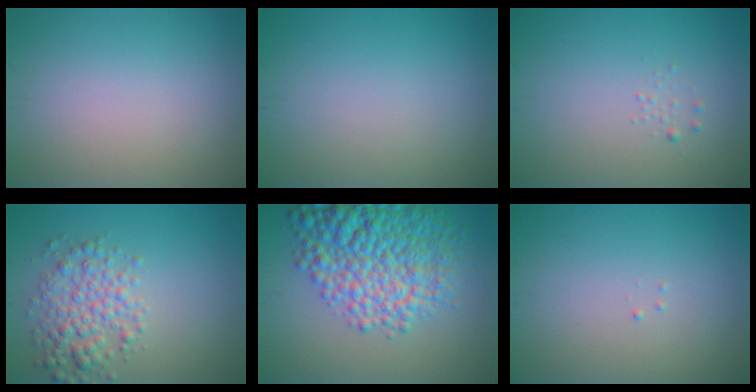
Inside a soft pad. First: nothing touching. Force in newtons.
{"total": 0.0}
{"total": 0.6, "press": 0.6, "slide": 0.0}
{"total": 4.0, "press": 4.0, "slide": 0.1}
{"total": 9.9, "press": 9.8, "slide": 0.3}
{"total": 0.0}